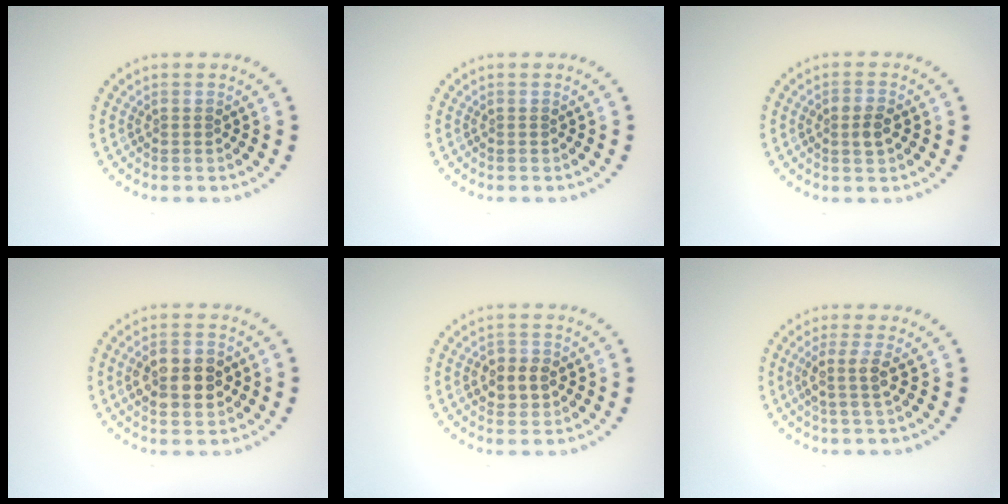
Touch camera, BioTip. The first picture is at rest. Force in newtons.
{"total": 0.0}
{"total": 1.9, "press": 1.9, "slide": 0.2}
{"total": 4.8, "press": 4.8, "slide": 0.1}
{"total": 2.9, "press": 2.8, "slide": 0.3}
{"total": 2.3, "press": 1.9, "slide": 1.3}